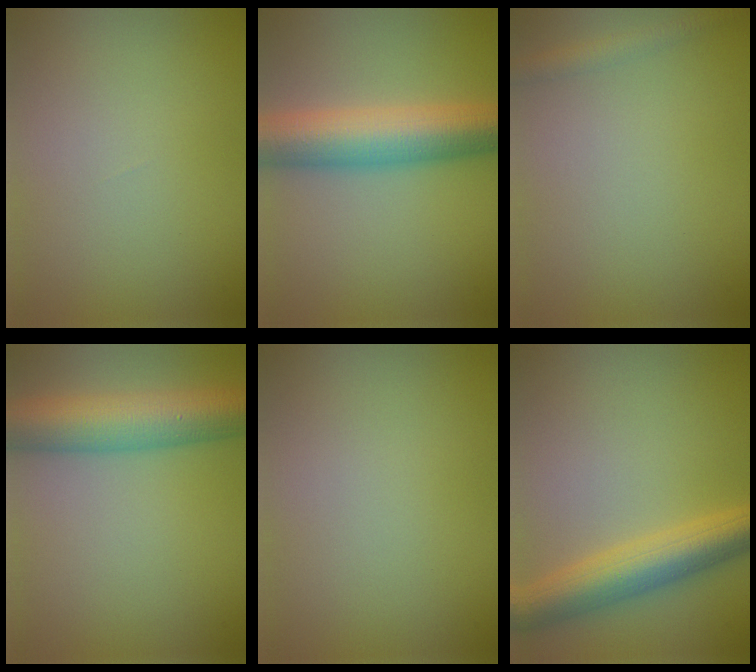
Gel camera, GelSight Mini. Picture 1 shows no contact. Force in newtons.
{"total": 8.2, "press": 8.2, "slide": 0.2}
{"total": 1.5, "press": 1.5, "slide": 0.1}
{"total": 7.9, "press": 7.9, "slide": 0.2}
{"total": 0.0}
{"total": 6.2, "press": 6.2, "slide": 0.3}